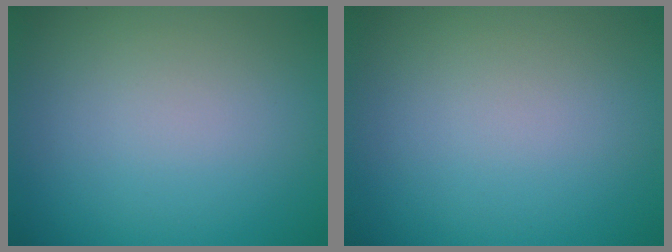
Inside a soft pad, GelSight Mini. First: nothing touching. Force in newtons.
{"total": 0.0}